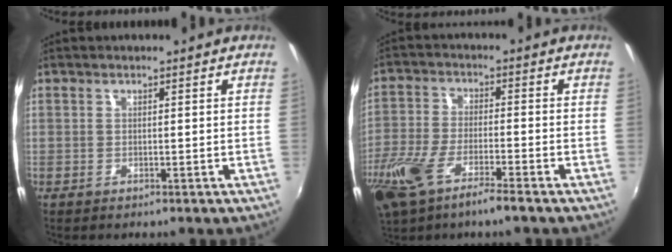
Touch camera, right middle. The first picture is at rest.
{"total": 13.3, "force": [-8.5, 3.2, 9.7], "torque": [-0.223, -0.040, -0.166]}